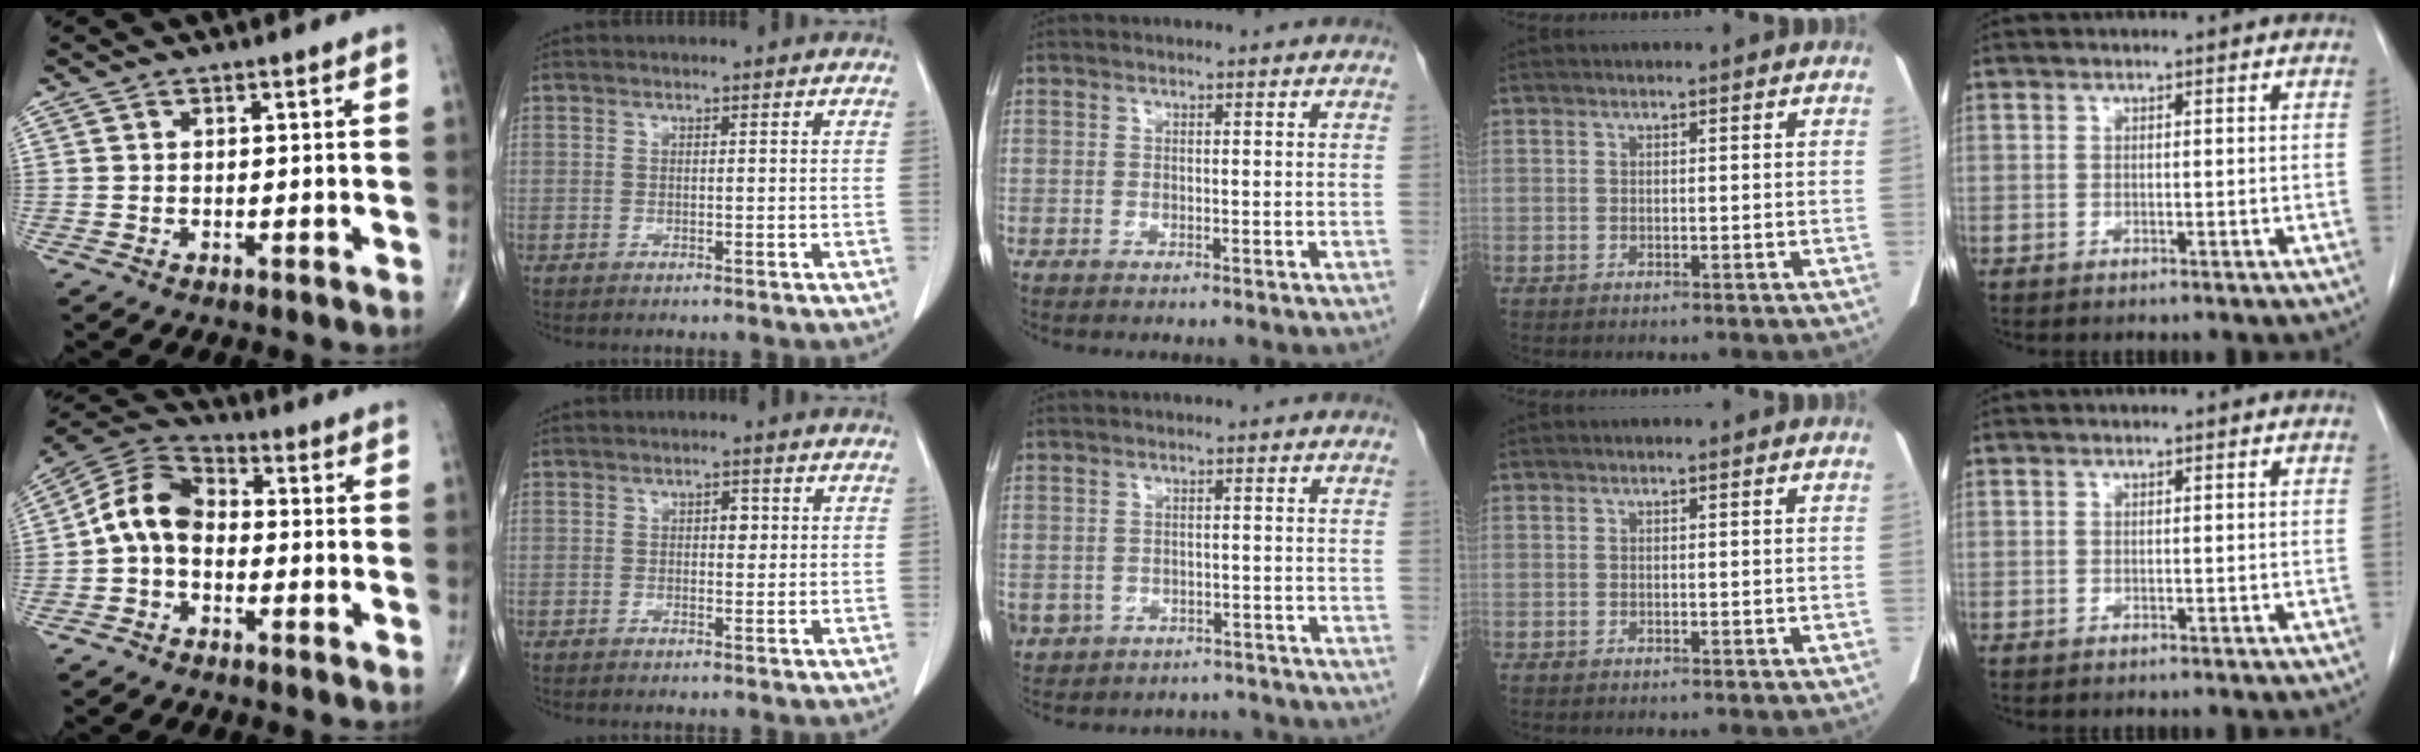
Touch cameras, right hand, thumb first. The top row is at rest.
{"thumb": {"total": 9.2, "force": [-1.2, 6.5, 6.4], "torque": [-0.106, 0.031, -0.039]}, "index": {"total": 1.7, "force": [0.4, 1.0, 1.3], "torque": [-0.014, 0.005, 0.007]}, "middle": {"total": 9.6, "force": [-6.5, 6.6, 2.2], "torque": [-0.050, 0.011, -0.075]}}